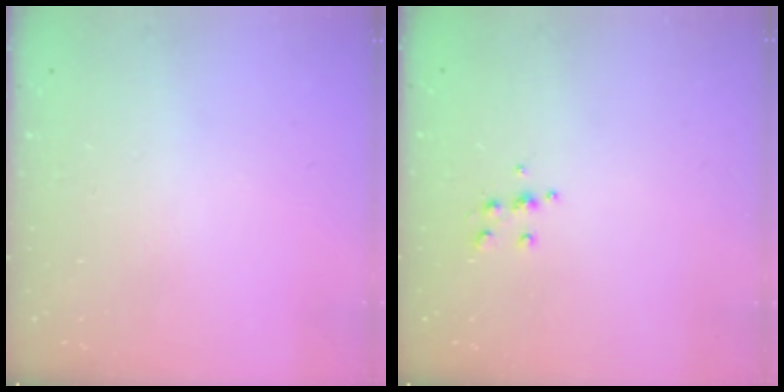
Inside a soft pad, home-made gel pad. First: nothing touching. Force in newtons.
{"total": 5.2, "press": 5.0, "slide": 1.1}